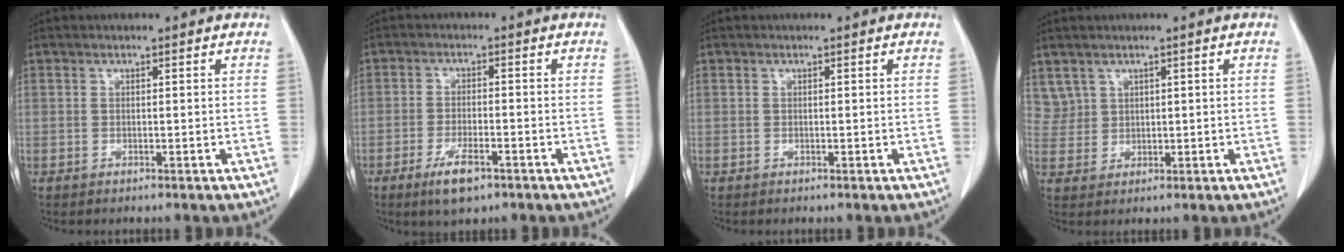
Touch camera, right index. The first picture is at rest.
{"total": 5.5, "force": [-3.3, 1.6, 4.2], "torque": [-0.082, -0.007, -0.050]}
{"total": 0.0}
{"total": 3.2, "force": [2.1, 2.4, 0.0], "torque": [0.008, 0.007, 0.045]}